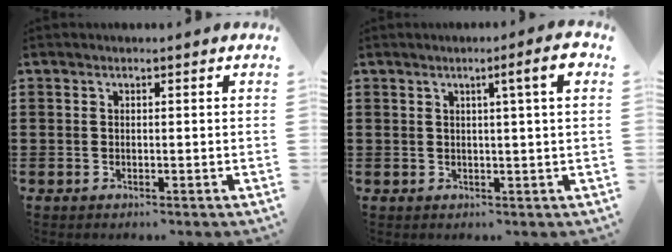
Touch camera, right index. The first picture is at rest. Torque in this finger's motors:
{"motor_torque": [0.74, -0.15, 0.17, 0.09]}